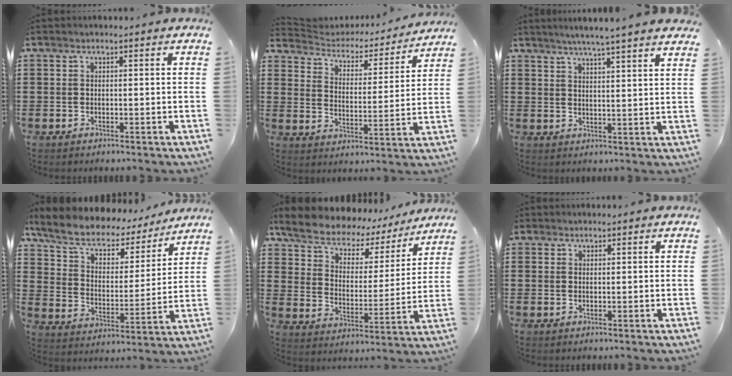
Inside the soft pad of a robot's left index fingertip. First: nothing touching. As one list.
[{"total": 3.3, "force": [3.2, 0.9, 0.2], "torque": [-0.028, -0.026, 0.046]}, {"total": 4.6, "force": [4.1, -1.1, 1.8], "torque": [-0.049, -0.020, 0.069]}, {"total": 7.8, "force": [6.2, 3.3, 3.5], "torque": [-0.096, -0.032, 0.107]}, {"total": 7.0, "force": [6.2, 2.6, 1.8], "torque": [-0.070, -0.037, 0.107]}, {"total": 0.8, "force": [0.6, 0.5, 0.1], "torque": [-0.004, 0.003, 0.012]}]